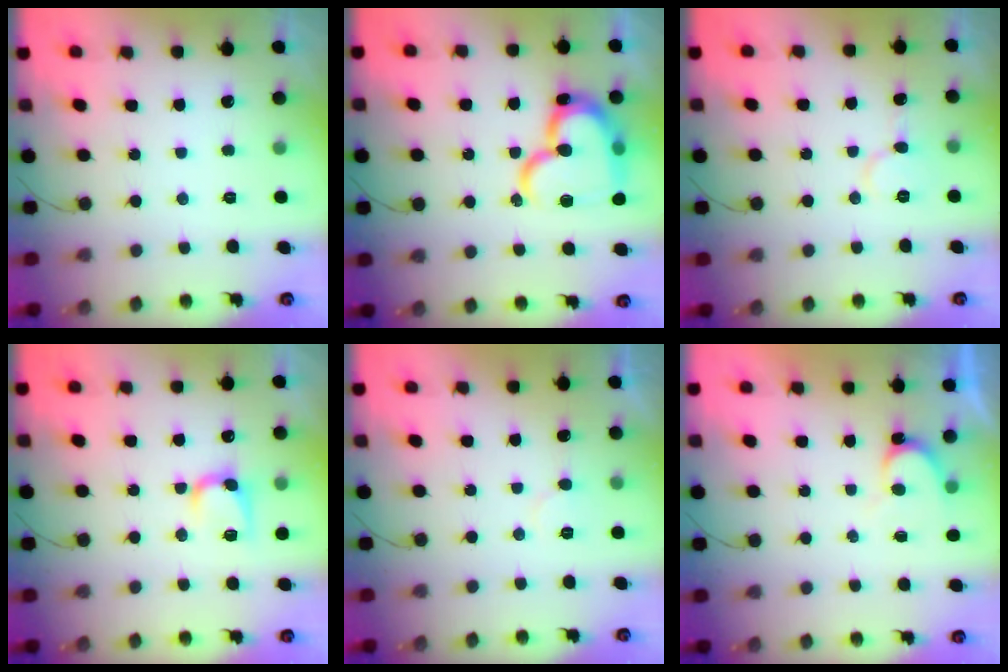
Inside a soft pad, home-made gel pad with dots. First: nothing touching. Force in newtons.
{"total": 22.7, "press": 22.6, "slide": 2.0}
{"total": 5.8, "press": 5.7, "slide": 0.6}
{"total": 7.4, "press": 7.4, "slide": 0.3}
{"total": 5.6, "press": 5.6, "slide": 0.4}
{"total": 4.6, "press": 4.6, "slide": 0.4}